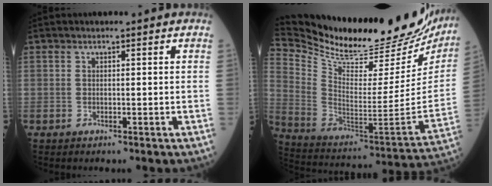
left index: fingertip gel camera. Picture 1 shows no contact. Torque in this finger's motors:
{"motor_torque": [0.90, -1.23, 0.11, 0.01]}